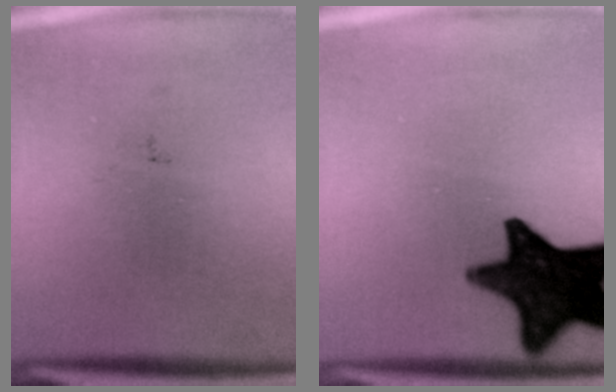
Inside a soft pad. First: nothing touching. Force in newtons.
{"total": 16.3}